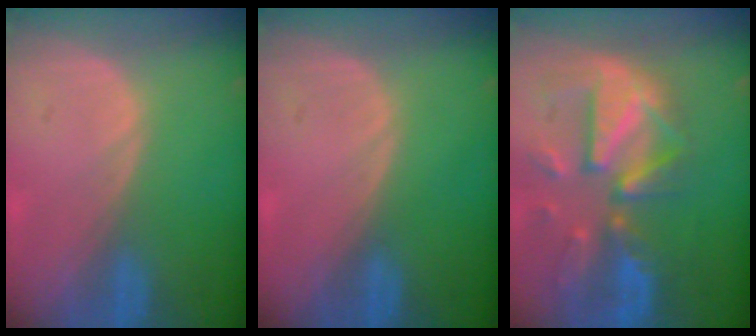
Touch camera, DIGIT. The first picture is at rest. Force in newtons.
{"total": 0.0}
{"total": 12.1, "press": 10.4, "slide": 6.2}